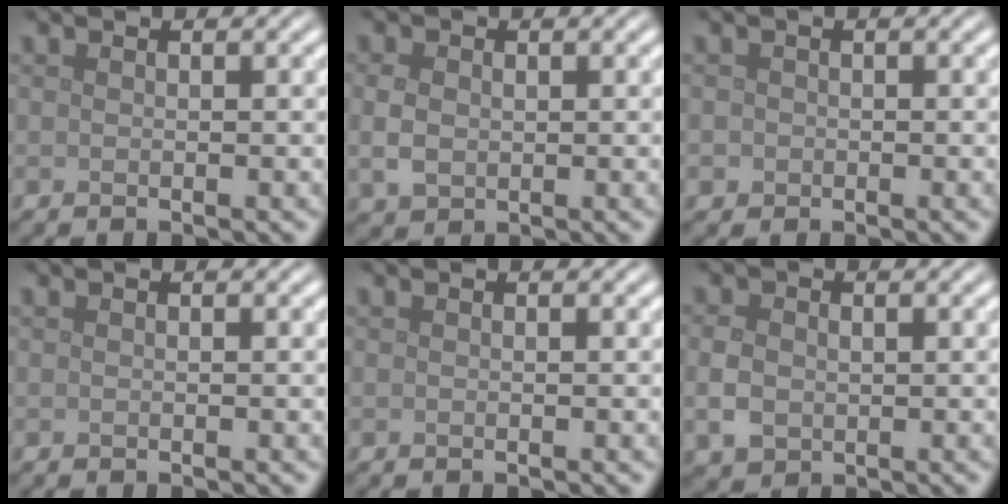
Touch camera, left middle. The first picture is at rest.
{"total": 2.4, "force": [0.1, 1.9, 1.5], "torque": [-0.033, -0.002, 0.001]}
{"total": 0.8, "force": [-0.2, 0.8, 0.1], "torque": [0.006, -0.004, -0.004]}
{"total": 0.0}
{"total": 0.0}
{"total": 2.7, "force": [-0.1, 2.2, 1.6], "torque": [-0.036, -0.003, -0.004]}